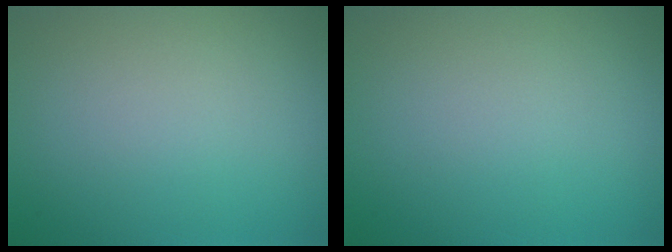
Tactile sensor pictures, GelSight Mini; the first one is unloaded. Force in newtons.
{"total": 0.0}